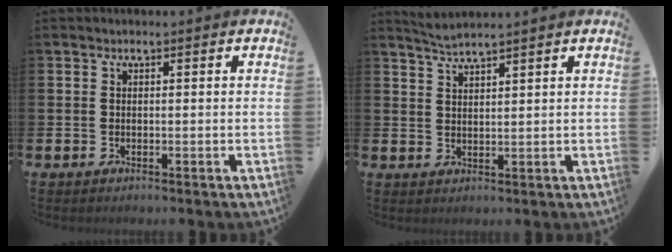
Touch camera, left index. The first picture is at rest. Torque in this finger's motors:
{"motor_torque": [0.14, -0.06, -0.10, 0.00]}